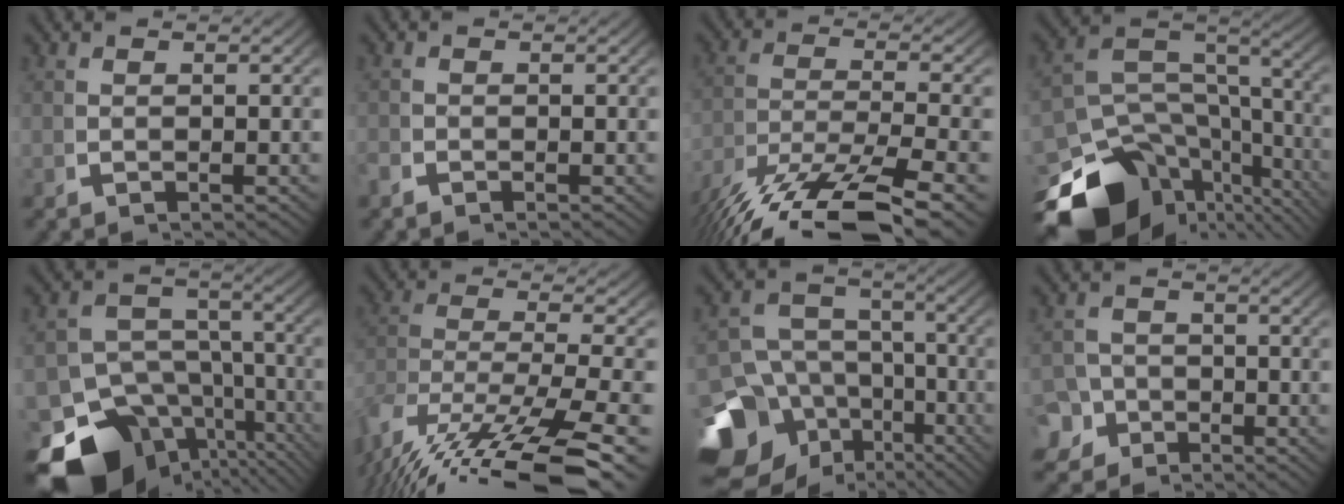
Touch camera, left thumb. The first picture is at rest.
{"total": 0.9, "force": [-0.7, 0.5, 0.2], "torque": [-0.006, -0.005, -0.015]}
{"total": 13.0, "force": [-6.7, 6.8, 8.9], "torque": [-0.191, -0.061, -0.065]}
{"total": 15.7, "force": [-5.9, 9.9, 10.7], "torque": [-0.160, -0.046, -0.084]}
{"total": 16.7, "force": [-7.0, 11.7, 9.7], "torque": [-0.162, -0.076, -0.085]}
{"total": 13.5, "force": [-4.6, 8.5, 9.4], "torque": [-0.221, -0.066, -0.033]}
{"total": 16.0, "force": [-5.1, 12.5, 8.6], "torque": [-0.187, -0.082, -0.058]}
{"total": 4.5, "force": [-2.7, 3.4, 1.0], "torque": [-0.011, -0.027, -0.043]}